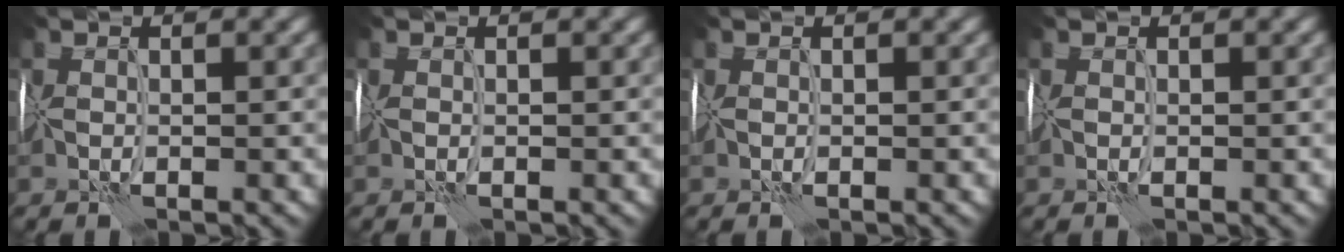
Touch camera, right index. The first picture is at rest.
{"total": 0.0}
{"total": 0.0}
{"total": 0.0}